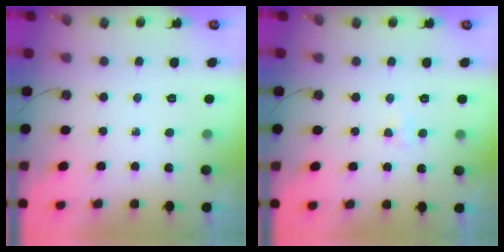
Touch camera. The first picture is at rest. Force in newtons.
{"total": 2.3, "press": 2.3, "slide": 0.5}